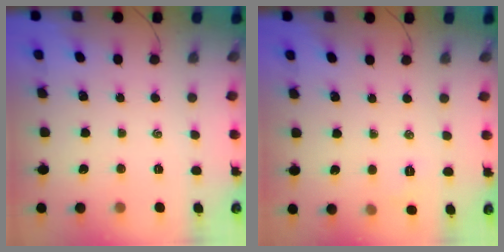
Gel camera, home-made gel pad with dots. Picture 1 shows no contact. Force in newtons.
{"total": 3.7, "press": 3.6, "slide": 0.9}